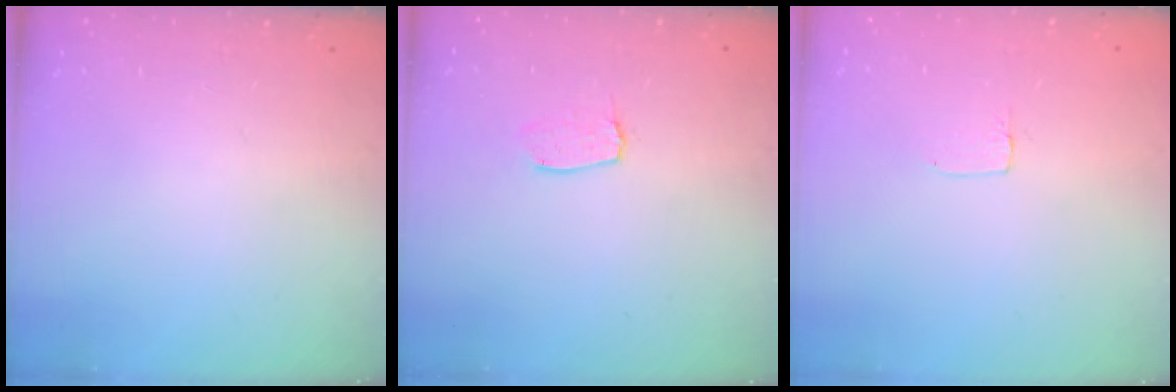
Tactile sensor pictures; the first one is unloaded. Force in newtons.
{"total": 4.0, "press": 4.0, "slide": 0.3}
{"total": 1.2, "press": 1.2, "slide": 0.0}